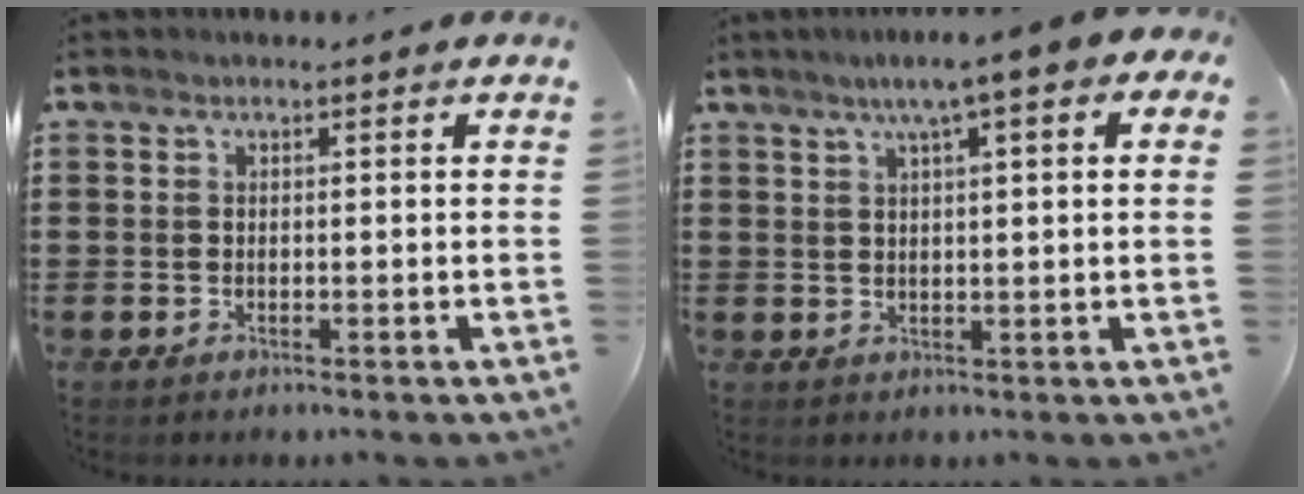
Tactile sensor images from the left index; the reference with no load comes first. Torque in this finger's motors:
{"motor_torque": [2.14, 0.00, 0.67, 0.21]}